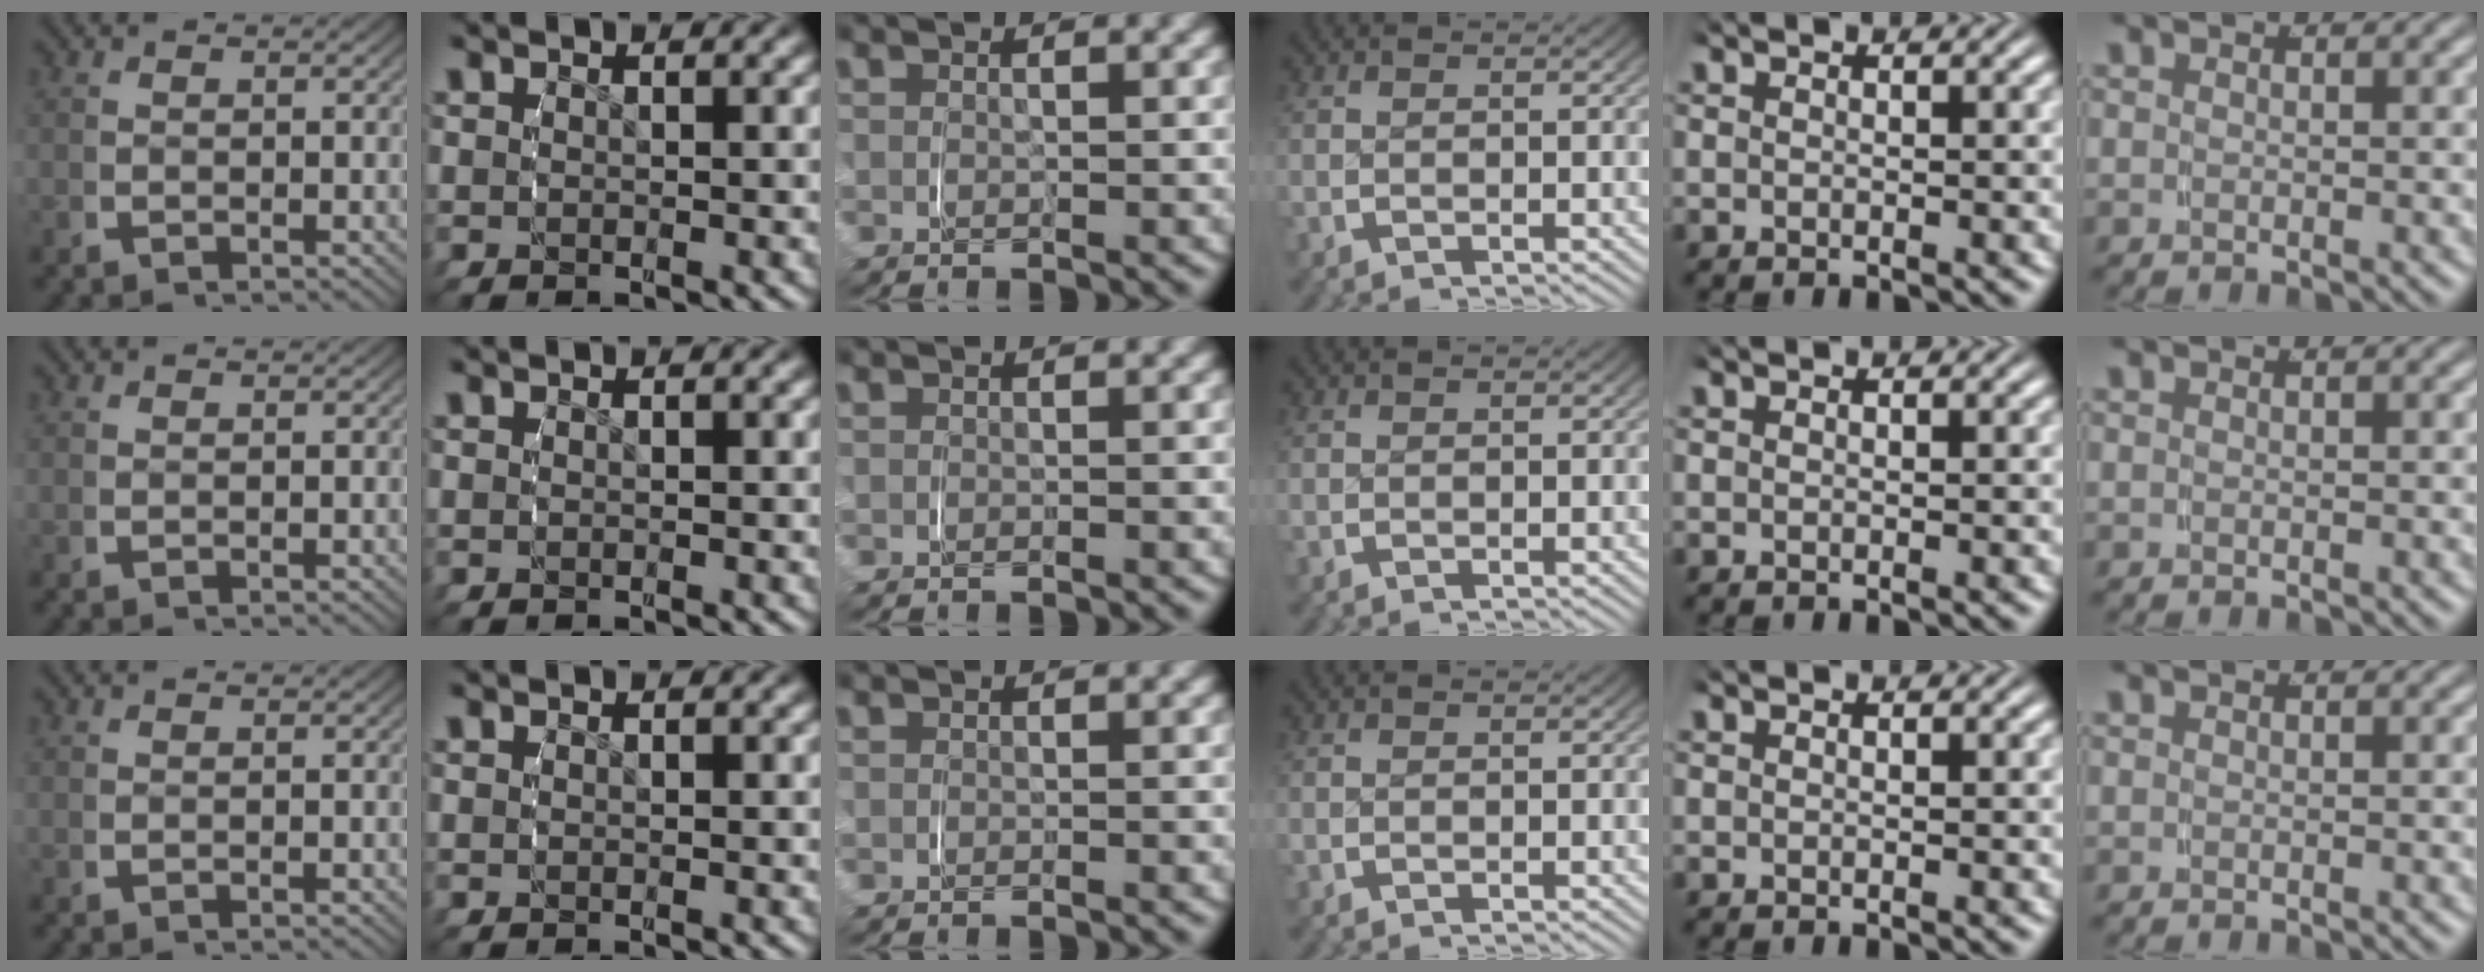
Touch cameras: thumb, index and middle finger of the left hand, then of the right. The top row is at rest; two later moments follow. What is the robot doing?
{"motion": "grasp_and_lifting", "object": "ribbon"}